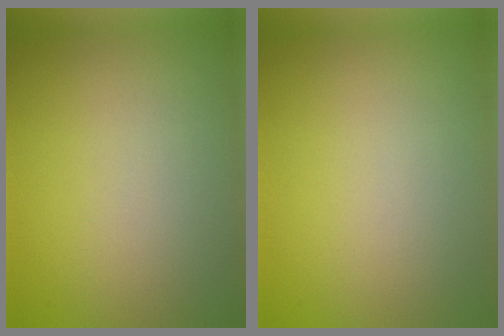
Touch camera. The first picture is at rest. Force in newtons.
{"total": 0.0}